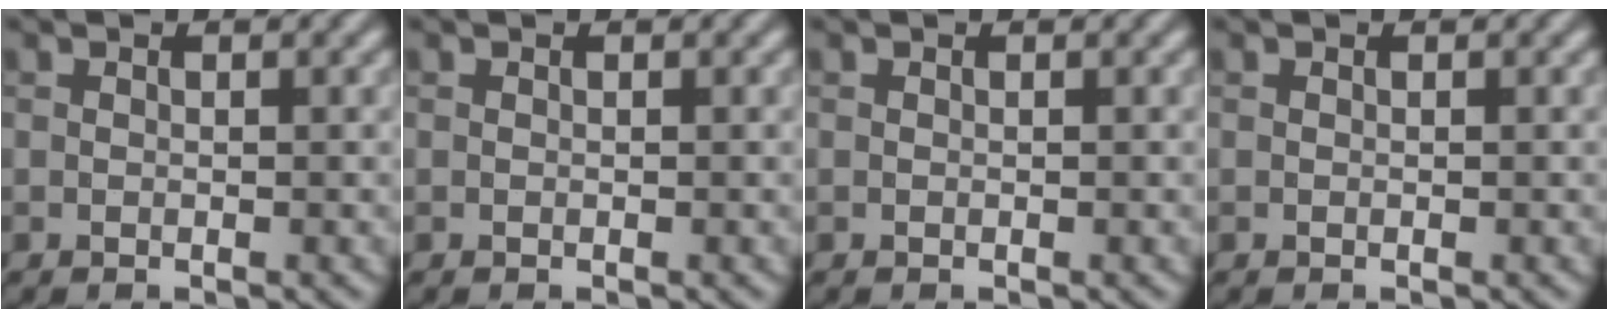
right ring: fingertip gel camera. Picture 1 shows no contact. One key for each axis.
{"total": 0.0}
{"total": 0.0}
{"total": 0.0}